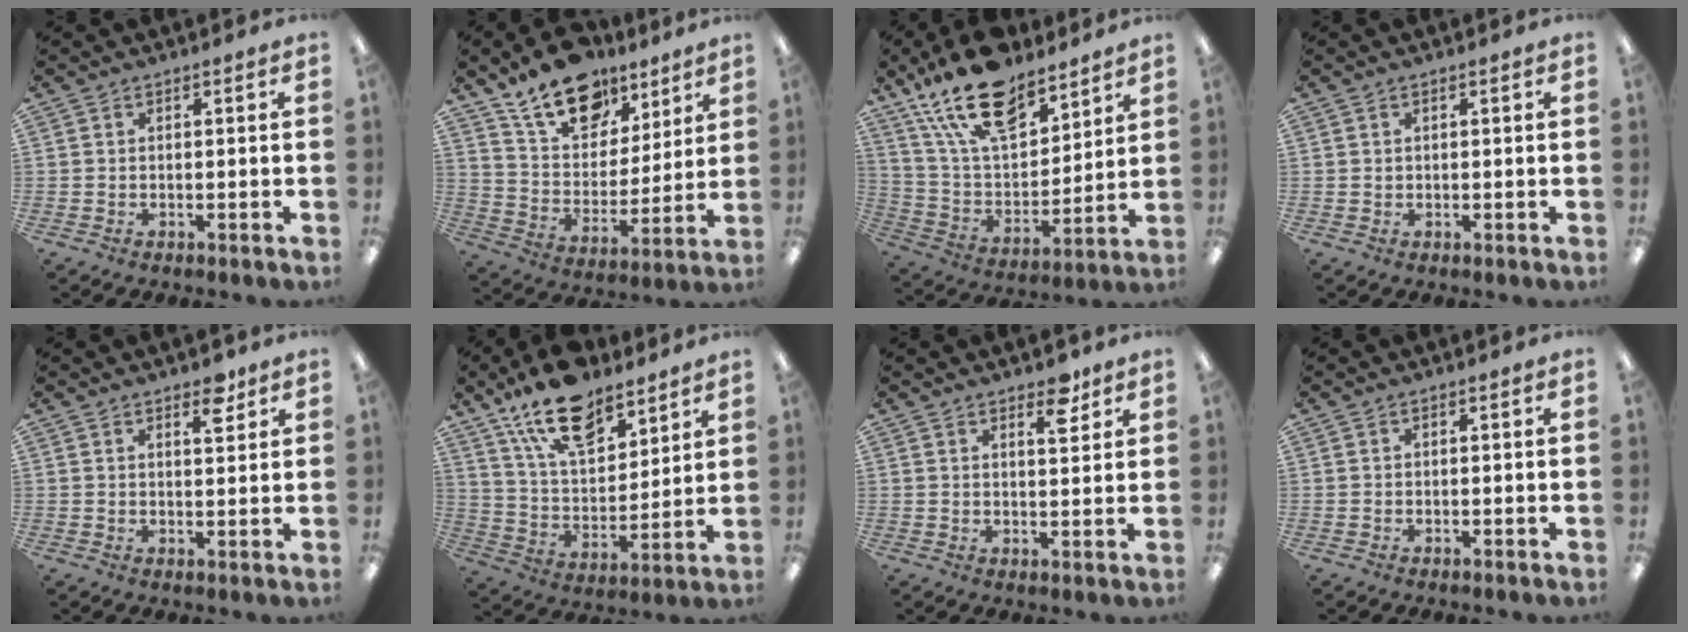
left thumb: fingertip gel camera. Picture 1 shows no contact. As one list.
[{"total": 17.3, "force": [12.4, 9.8, 7.0], "torque": [-0.121, -0.077, 0.226]}, {"total": 20.1, "force": [14.4, 9.1, 10.7], "torque": [-0.200, -0.073, 0.257]}, {"total": 0.7, "force": [0.3, 0.6, 0.1], "torque": [-0.004, 0.003, 0.006]}, {"total": 4.7, "force": [3.4, 1.9, 2.7], "torque": [-0.020, -0.019, 0.053]}, {"total": 17.7, "force": [12.6, 8.4, 9.1], "torque": [-0.165, -0.063, 0.227]}, {"total": 5.8, "force": [4.2, 2.4, 3.2], "torque": [-0.025, -0.024, 0.066]}, {"total": 0.0}]